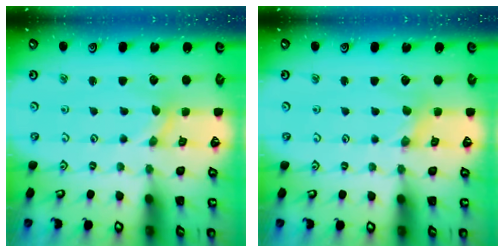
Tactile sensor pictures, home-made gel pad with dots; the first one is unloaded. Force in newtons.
{"total": 1.3, "press": 1.2, "slide": 0.3}